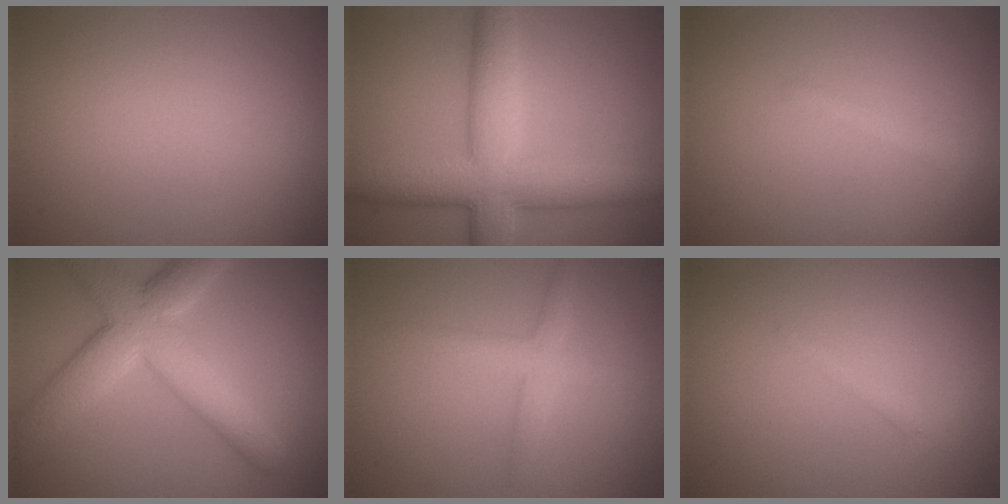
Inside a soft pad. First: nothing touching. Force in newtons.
{"total": 8.4, "press": 8.4, "slide": 0.1}
{"total": 1.1, "press": 1.1, "slide": 0.1}
{"total": 7.9, "press": 7.8, "slide": 0.7}
{"total": 2.3, "press": 2.3, "slide": 0.2}
{"total": 0.9, "press": 0.9, "slide": 0.1}